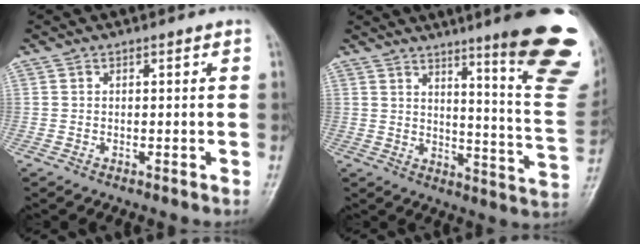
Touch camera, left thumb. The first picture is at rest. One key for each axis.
{"total": 23.5, "fx": 13.6, "fy": 3.2, "fz": 18.9, "tx": -0.199, "ty": -0.077, "tz": 0.177}